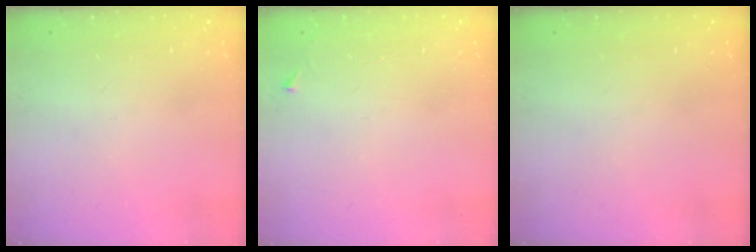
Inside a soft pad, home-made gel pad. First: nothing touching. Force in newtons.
{"total": 2.6, "press": 2.6, "slide": 0.3}
{"total": 0.0}